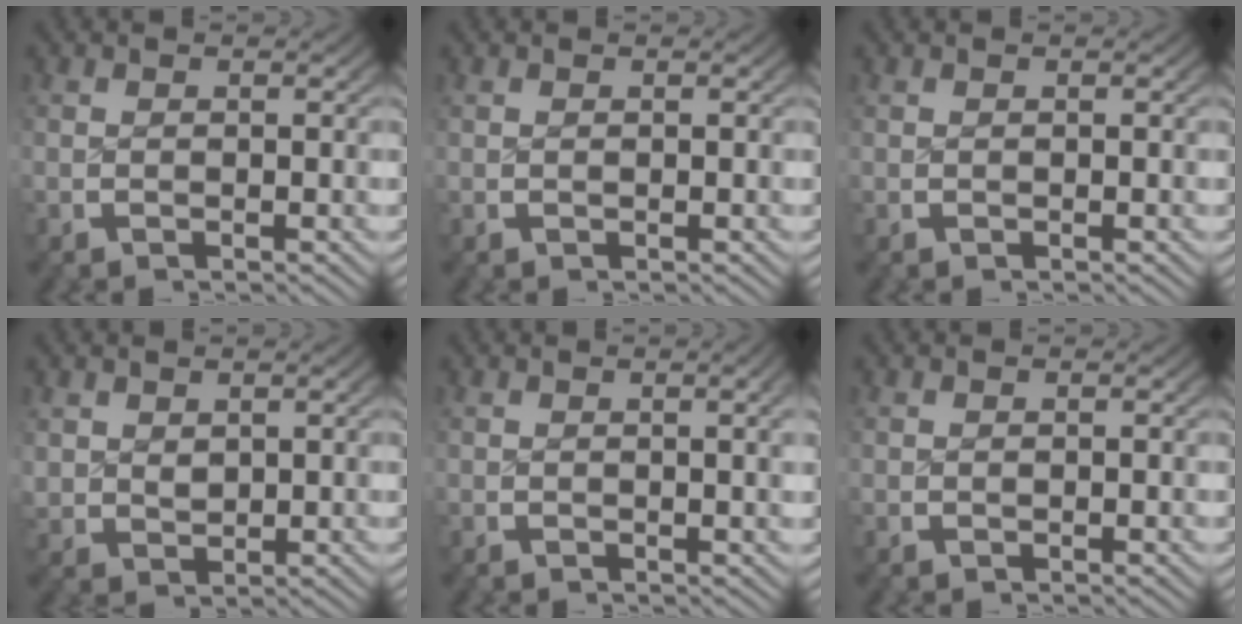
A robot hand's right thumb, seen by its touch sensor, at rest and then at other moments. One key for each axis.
{"total": 0.0}
{"total": 0.0}
{"total": 2.4, "fx": 1.3, "fy": 1.8, "fz": 1.0, "tx": -0.028, "ty": -0.014, "tz": 0.042}
{"total": 1.3, "fx": 0.3, "fy": 0.0, "fz": 1.3, "tx": -0.022, "ty": 0.005, "tz": 0.009}
{"total": 0.0}